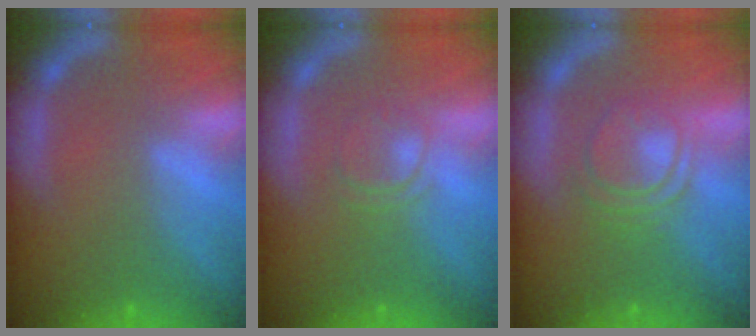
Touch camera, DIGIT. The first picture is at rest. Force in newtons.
{"total": 2.4}
{"total": 5.0}